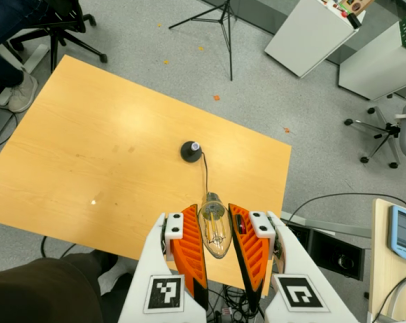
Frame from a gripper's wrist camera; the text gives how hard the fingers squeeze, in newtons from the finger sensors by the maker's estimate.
{"total": 11.2, "left": 11.9, "right": 10.5}